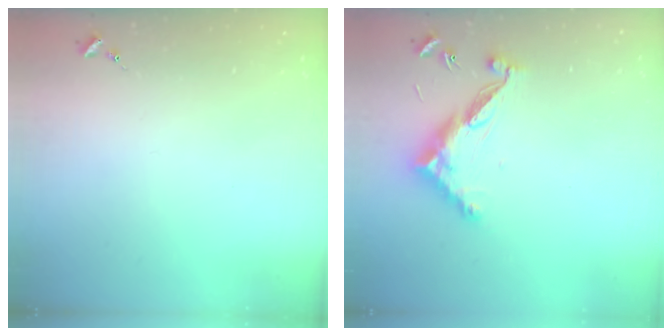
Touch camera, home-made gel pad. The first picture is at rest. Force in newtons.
{"total": 12.4, "press": 12.4, "slide": 0.2}